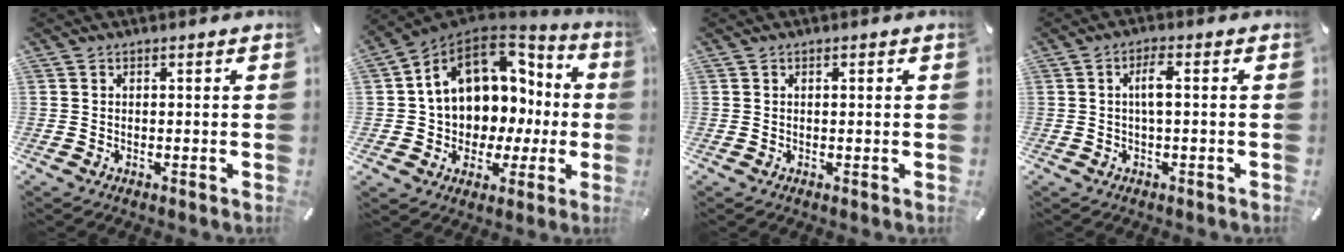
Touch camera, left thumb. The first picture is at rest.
{"total": 13.8, "force": [4.5, 10.9, 7.3], "torque": [-0.136, -0.033, 0.086]}
{"total": 0.7, "force": [0.2, 0.4, 0.5], "torque": [-0.010, 0.004, 0.003]}
{"total": 4.3, "force": [0.2, 0.9, 4.2], "torque": [-0.081, 0.005, 0.000]}